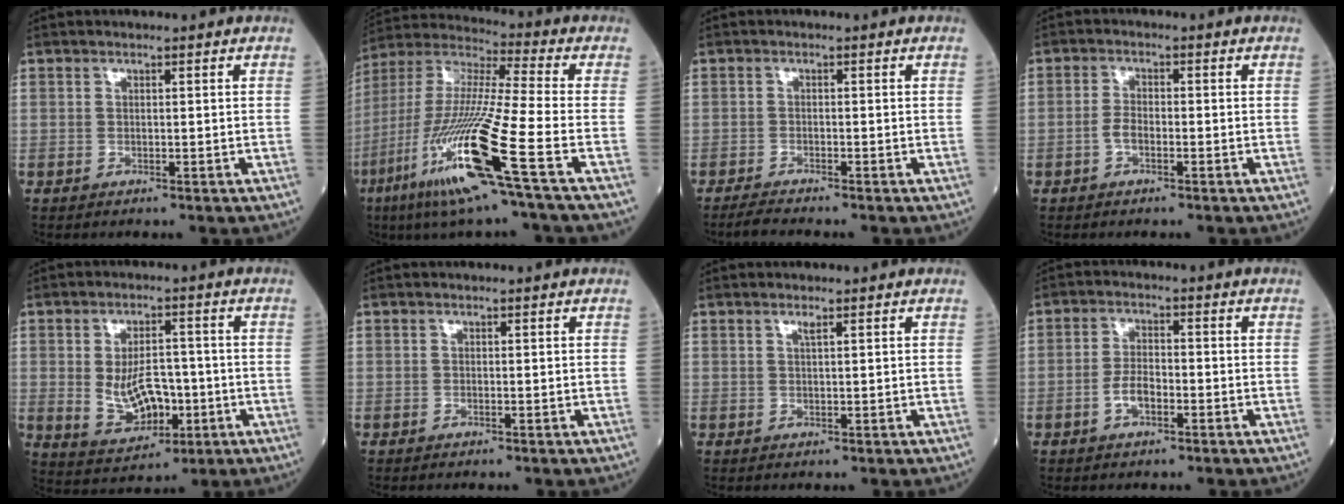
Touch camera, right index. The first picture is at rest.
{"total": 18.9, "force": [-8.1, -0.8, 17.1], "torque": [-0.371, -0.037, -0.163]}
{"total": 2.1, "force": [-1.9, -0.6, 0.5], "torque": [-0.023, -0.013, -0.039]}
{"total": 2.4, "force": [-0.8, 1.1, 1.9], "torque": [-0.036, 0.005, -0.014]}
{"total": 8.9, "force": [-1.2, 5.2, 7.1], "torque": [-0.129, 0.000, -0.008]}
{"total": 0.0}
{"total": 0.8, "force": [0.5, -0.1, 0.7], "torque": [-0.014, -0.001, 0.009]}
{"total": 3.7, "force": [-1.4, 1.7, 2.9], "torque": [-0.054, 0.005, -0.025]}